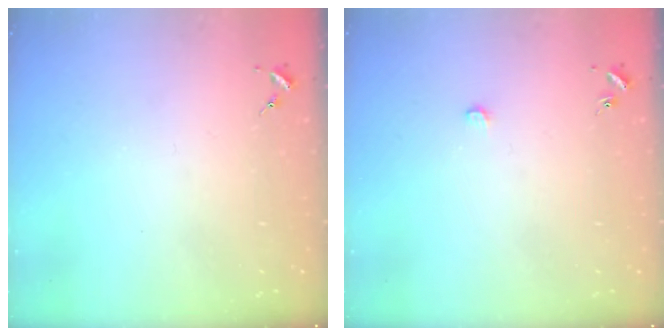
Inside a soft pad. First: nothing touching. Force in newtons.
{"total": 3.8, "press": 3.8, "slide": 0.4}